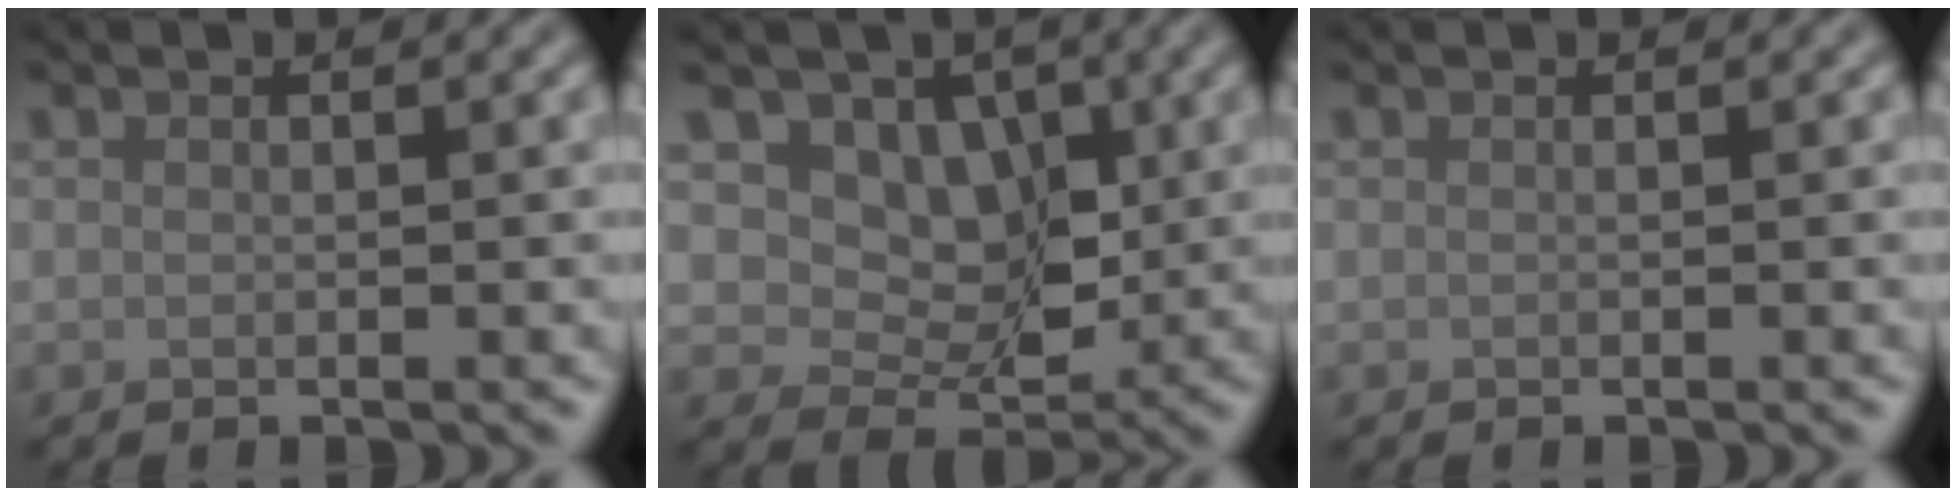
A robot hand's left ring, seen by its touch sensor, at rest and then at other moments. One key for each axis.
{"total": 6.8, "fx": 2.1, "fy": 5.3, "fz": 3.7, "tx": -0.061, "ty": -0.013, "tz": 0.038}
{"total": 0.0}